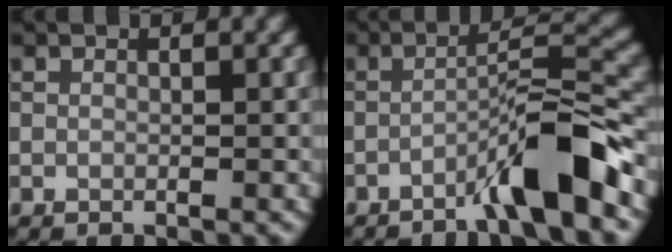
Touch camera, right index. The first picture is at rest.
{"total": 6.4, "force": [-3.5, 0.5, 5.4], "torque": [-0.082, 0.022, -0.069]}